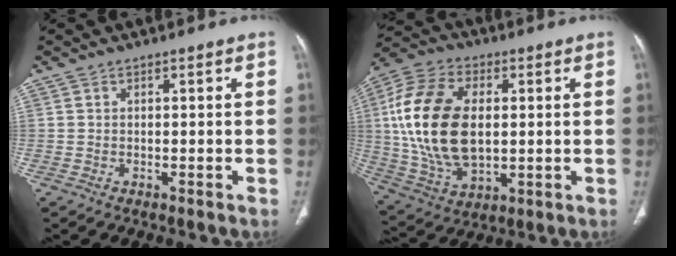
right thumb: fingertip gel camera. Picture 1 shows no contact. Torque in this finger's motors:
{"motor_torque": [-0.85, 1.89, 2.01, 0.10, 0.33]}